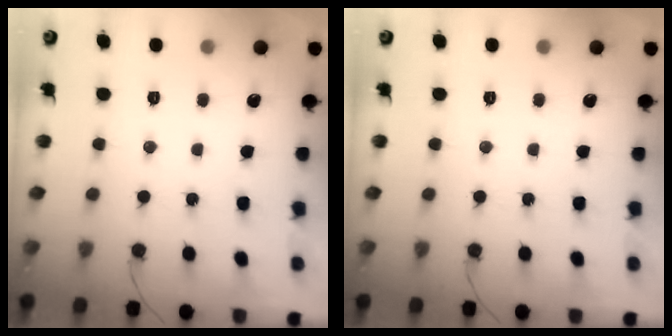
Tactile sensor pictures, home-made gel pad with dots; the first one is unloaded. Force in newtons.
{"total": 0.0}